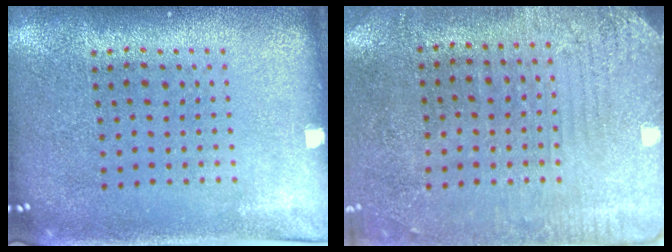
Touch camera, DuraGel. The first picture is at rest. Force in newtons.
{"total": 2.8, "press": 2.4, "slide": 1.5}